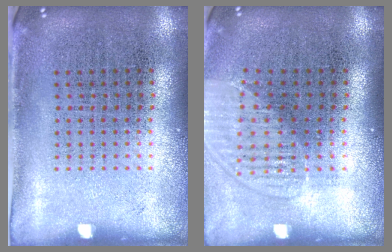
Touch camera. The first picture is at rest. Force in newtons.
{"total": 1.4, "press": 1.2, "slide": 0.7}